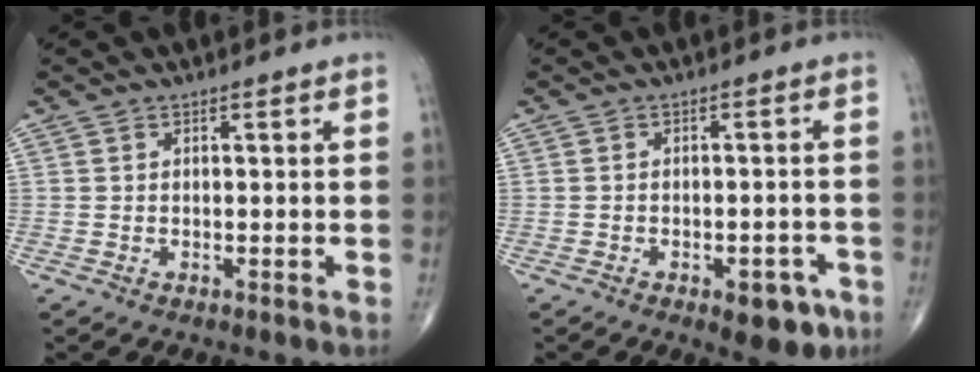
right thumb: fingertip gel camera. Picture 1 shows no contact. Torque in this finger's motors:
{"motor_torque": [0.44, 0.45, 0.06, -0.64, 0.00]}